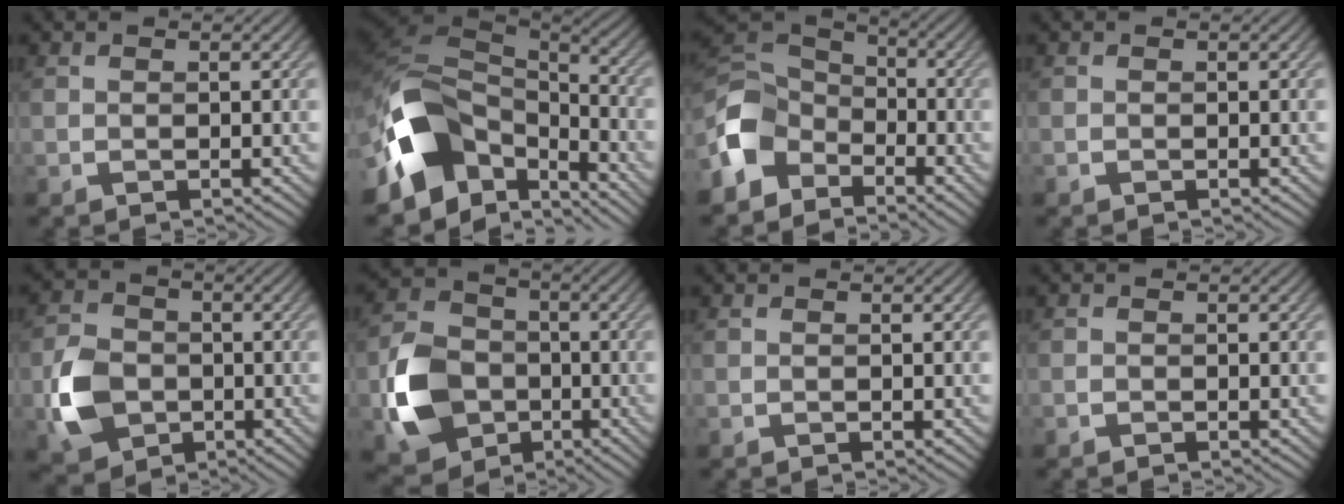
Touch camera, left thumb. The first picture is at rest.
{"total": 13.9, "force": [-6.3, 8.3, 9.2], "torque": [-0.205, -0.013, -0.115]}
{"total": 8.3, "force": [-4.5, 5.7, 4.0], "torque": [-0.097, 0.000, -0.115]}
{"total": 0.0}
{"total": 7.6, "force": [-2.1, 6.0, 4.2], "torque": [-0.100, -0.005, -0.054]}
{"total": 10.3, "force": [-3.1, 8.0, 5.7], "torque": [-0.133, -0.006, -0.073]}
{"total": 0.0}
{"total": 0.0}